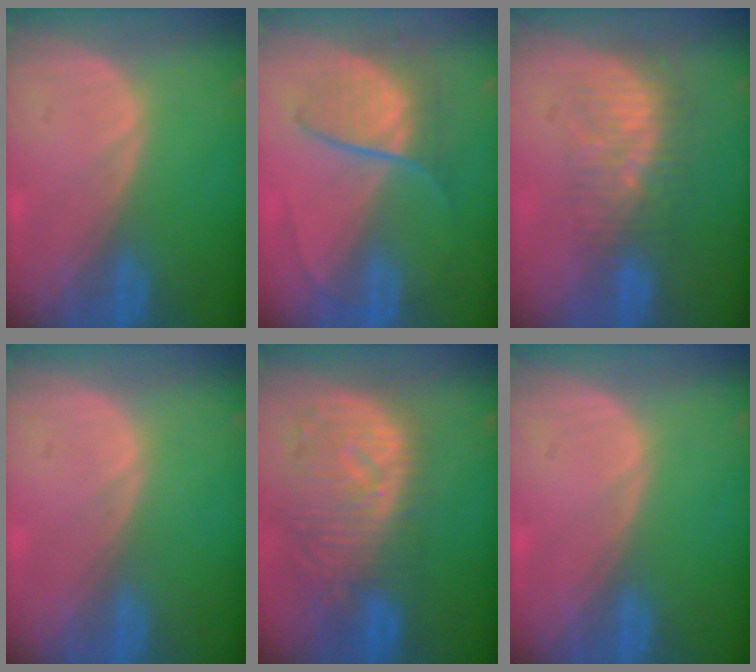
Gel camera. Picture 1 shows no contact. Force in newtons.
{"total": 6.4, "press": 6.4, "slide": 0.8}
{"total": 7.8, "press": 7.0, "slide": 3.3}
{"total": 0.0}
{"total": 11.0, "press": 9.7, "slide": 5.3}
{"total": 0.0}